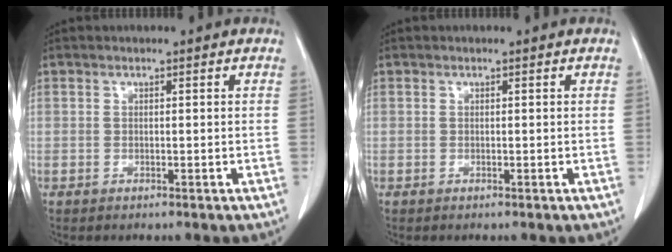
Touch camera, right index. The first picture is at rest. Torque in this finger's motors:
{"motor_torque": [0.01, -0.01, 0.00, 0.00]}